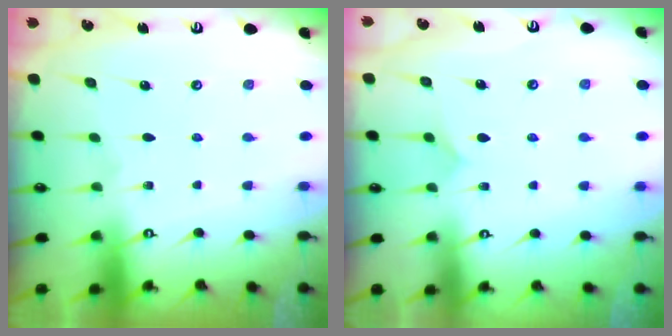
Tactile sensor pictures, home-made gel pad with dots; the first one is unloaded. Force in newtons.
{"total": 3.9, "press": 3.9, "slide": 0.4}